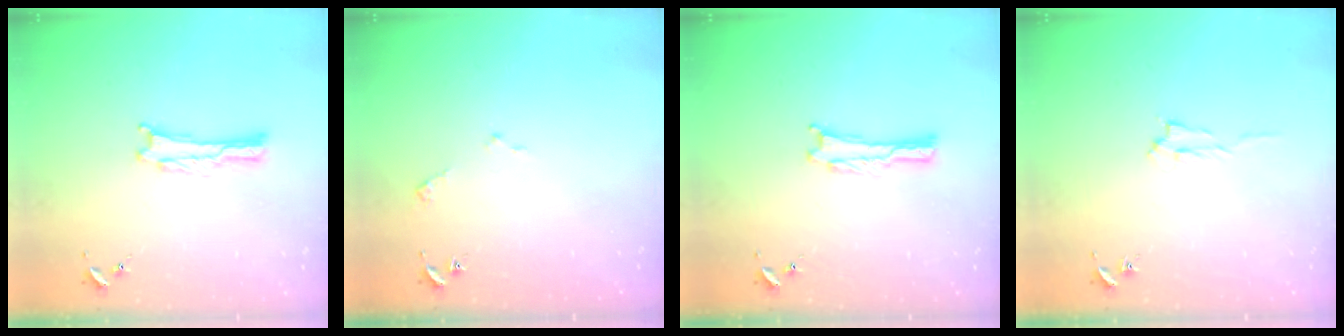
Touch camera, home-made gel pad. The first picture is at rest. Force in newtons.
{"total": 1.6, "press": 1.6, "slide": 0.2}
{"total": 0.0}
{"total": 1.4, "press": 1.4, "slide": 0.2}